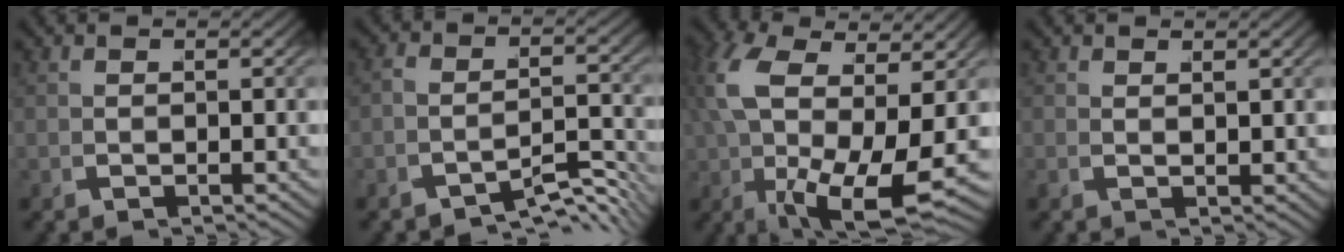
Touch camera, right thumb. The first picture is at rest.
{"total": 5.0, "force": [-4.6, 1.3, 1.6], "torque": [-0.021, -0.006, -0.071]}
{"total": 10.6, "force": [0.0, 5.2, 9.3], "torque": [-0.196, -0.030, 0.019]}
{"total": 0.5, "force": [0.5, -0.1, 0.1], "torque": [0.005, 0.004, 0.012]}